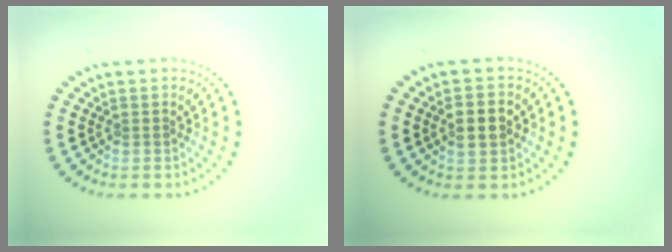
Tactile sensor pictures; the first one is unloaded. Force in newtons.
{"total": 2.9, "press": 2.9, "slide": 0.2}